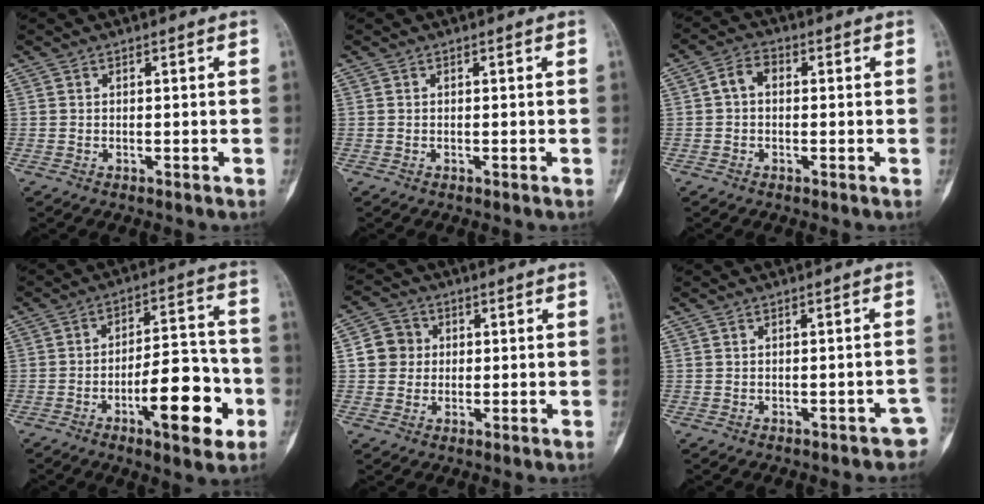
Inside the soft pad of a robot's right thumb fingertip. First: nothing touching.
{"total": 0.0}
{"total": 3.8, "force": [0.1, 2.7, 2.8], "torque": [-0.043, 0.014, -0.007]}
{"total": 15.2, "force": [-5.7, 5.5, 13.0], "torque": [-0.167, 0.036, -0.084]}
{"total": 5.8, "force": [0.7, 5.4, 1.9], "torque": [-0.009, 0.007, 0.004]}
{"total": 2.9, "force": [-1.9, 1.5, 1.5], "torque": [-0.004, 0.022, -0.021]}